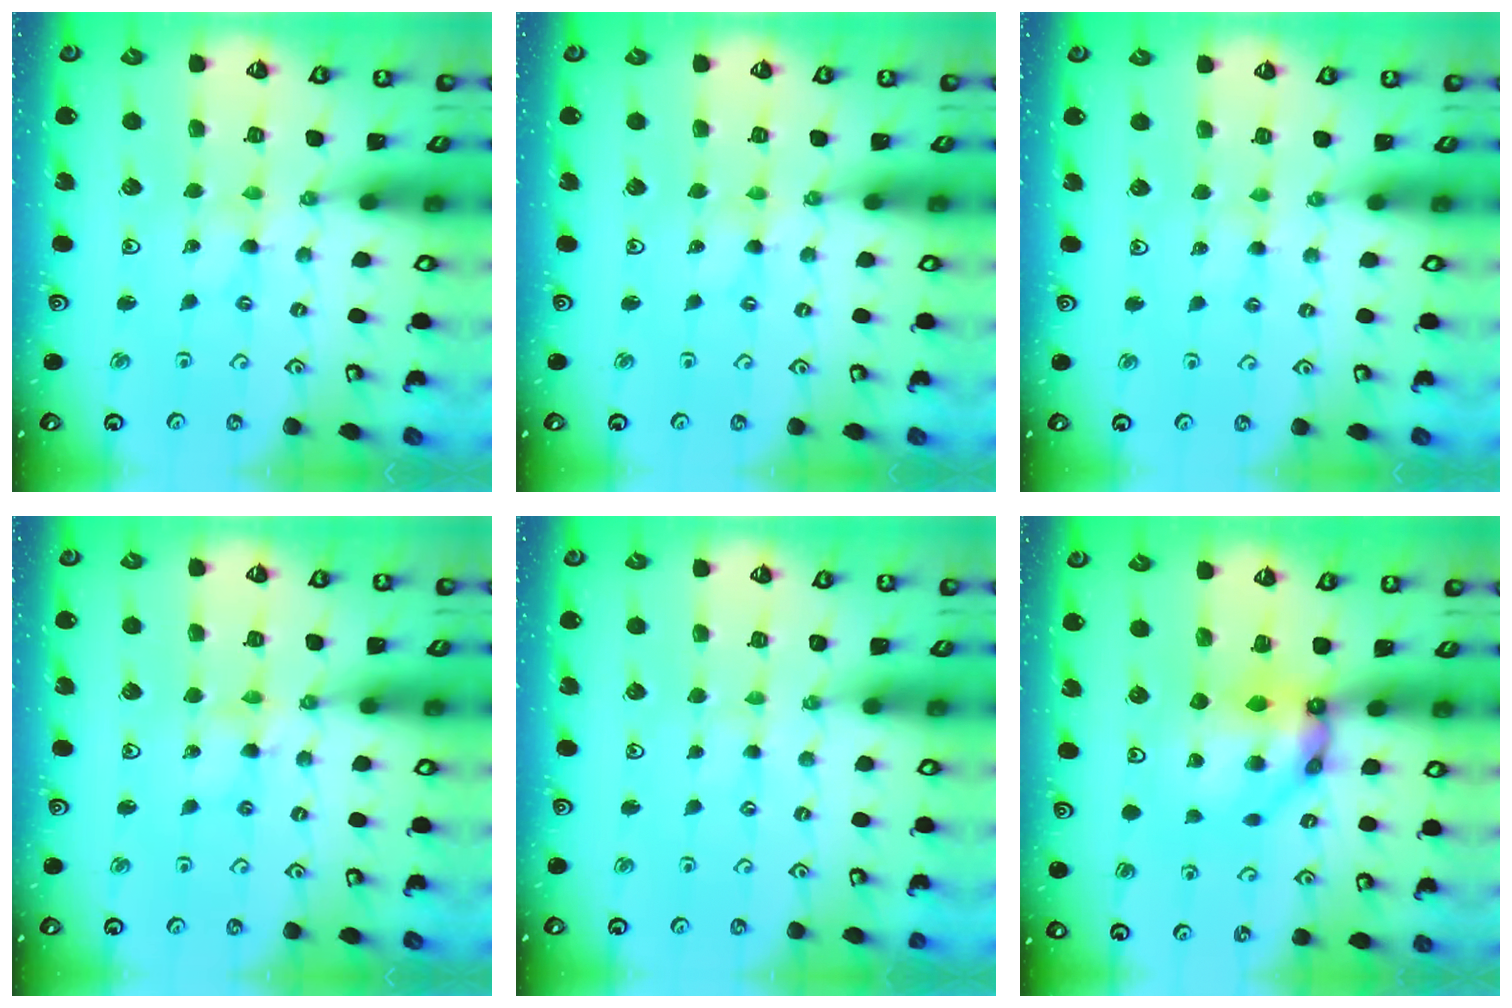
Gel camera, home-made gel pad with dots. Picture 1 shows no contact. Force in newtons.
{"total": 0.0}
{"total": 1.9, "press": 1.8, "slide": 0.3}
{"total": 2.6, "press": 2.6, "slide": 0.3}
{"total": 0.0}
{"total": 9.0, "press": 8.9, "slide": 0.6}